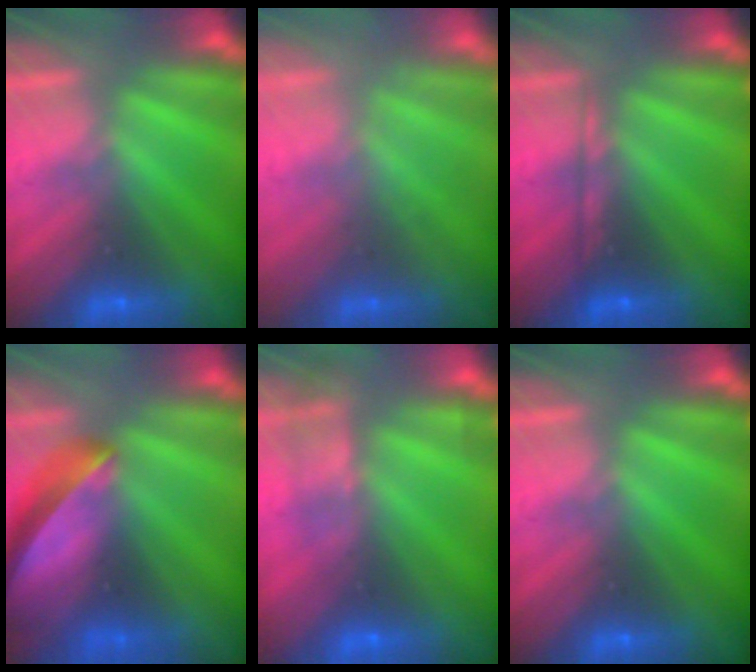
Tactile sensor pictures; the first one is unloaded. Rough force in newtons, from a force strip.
{"total": 2.2}
{"total": 2.1}
{"total": 6.9}
{"total": 2.3}
{"total": 0.0}